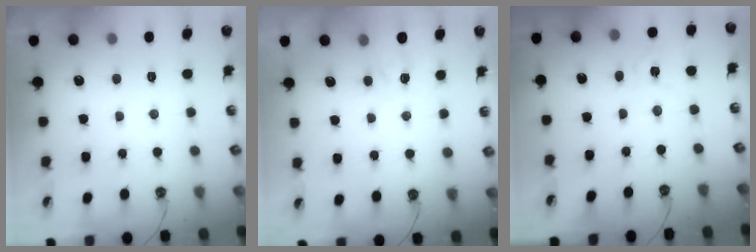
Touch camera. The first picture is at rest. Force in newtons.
{"total": 4.8, "press": 4.8, "slide": 0.6}
{"total": 5.3, "press": 5.3, "slide": 0.3}